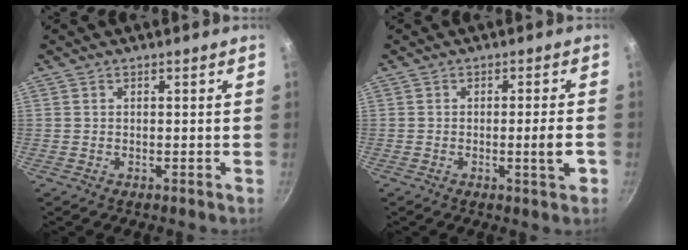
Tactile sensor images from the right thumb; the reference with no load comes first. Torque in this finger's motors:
{"motor_torque": [3.19, 1.82, 1.62, -0.89, 0.45]}